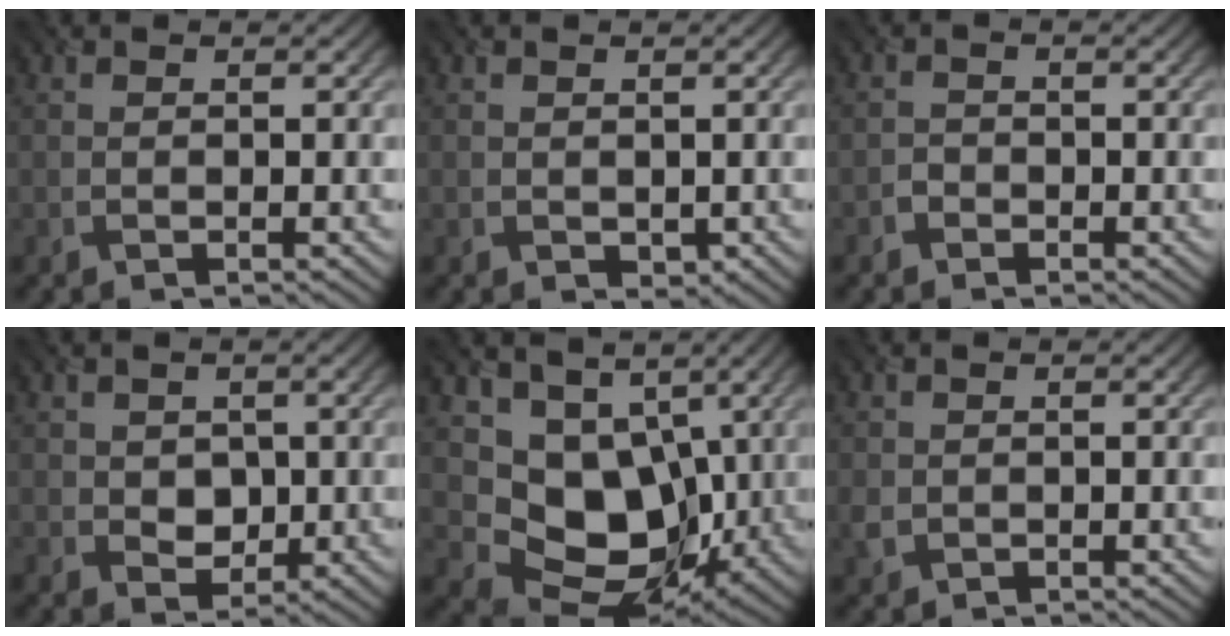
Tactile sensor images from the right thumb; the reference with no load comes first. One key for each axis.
{"total": 1.1, "fx": 0.2, "fy": 0.9, "fz": 0.5, "tx": -0.014, "ty": -0.007, "tz": 0.008}
{"total": 1.3, "fx": -0.9, "fy": 0.9, "fz": 0.2, "tx": 0.000, "ty": 0.004, "tz": -0.020}
{"total": 3.5, "fx": 0.4, "fy": 3.0, "fz": 1.8, "tx": -0.043, "ty": -0.009, "tz": 0.004}
{"total": 11.3, "fx": 0.9, "fy": 8.8, "fz": 7.1, "tx": -0.135, "ty": -0.029, "tz": 0.015}
{"total": 1.6, "fx": -0.2, "fy": 1.5, "fz": 0.6, "tx": -0.019, "ty": -0.007, "tz": -0.004}